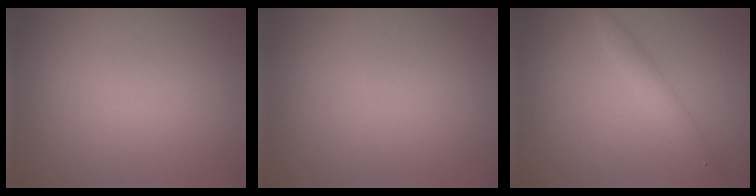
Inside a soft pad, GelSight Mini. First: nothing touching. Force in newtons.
{"total": 0.0}
{"total": 1.9, "press": 1.9, "slide": 0.1}